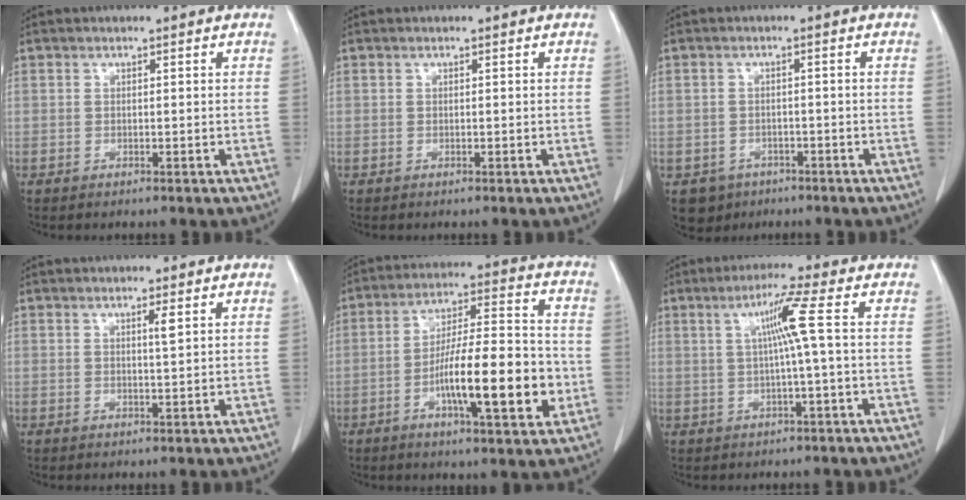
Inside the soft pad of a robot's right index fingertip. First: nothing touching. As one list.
[{"total": 0.0}, {"total": 4.2, "force": [-2.5, 3.3, 0.5], "torque": [-0.005, 0.007, -0.033]}, {"total": 1.4, "force": [0.6, -0.1, 1.3], "torque": [-0.024, -0.003, 0.011]}, {"total": 15.3, "force": [-3.9, 2.7, 14.5], "torque": [-0.239, 0.008, -0.061]}, {"total": 5.5, "force": [0.8, -1.4, 5.3], "torque": [-0.098, 0.010, 0.018]}]